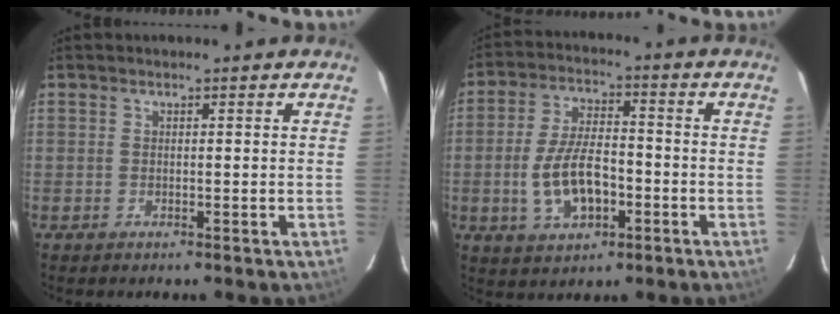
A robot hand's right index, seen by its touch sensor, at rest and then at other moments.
{"total": 10.9, "force": [-3.1, 5.2, 9.1], "torque": [-0.184, 0.004, -0.046]}